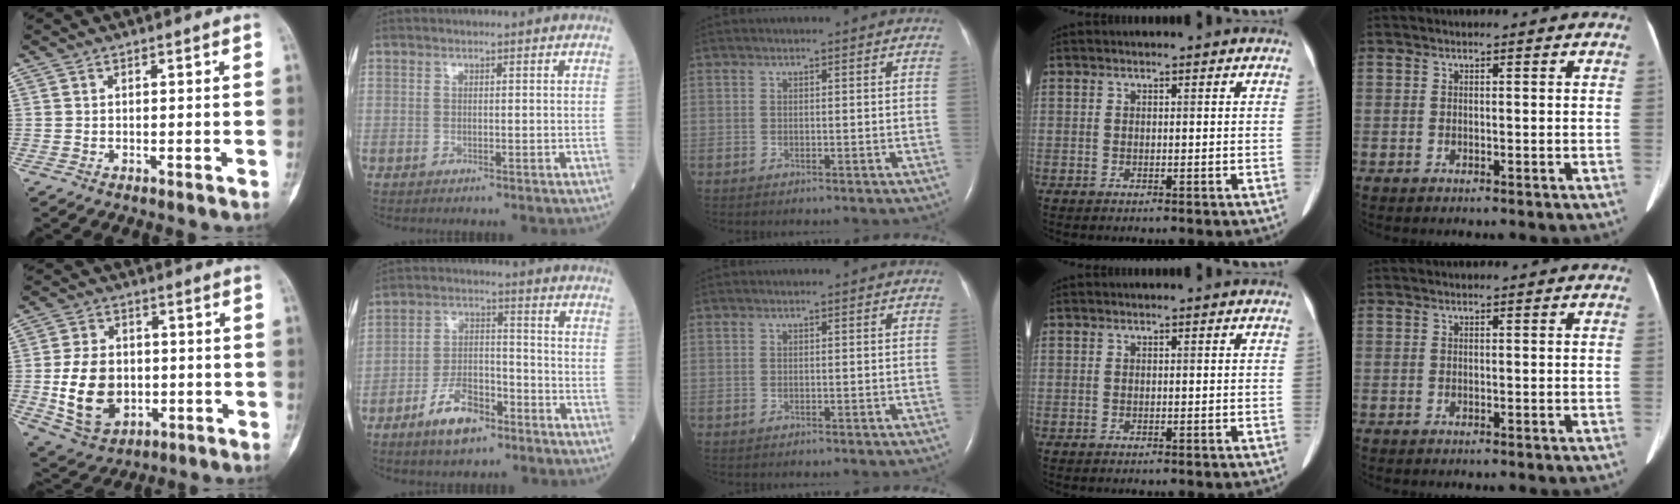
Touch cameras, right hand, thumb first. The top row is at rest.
{"thumb": {"total": 13.1, "force": [-1.9, 9.7, 8.7], "torque": [-0.135, 0.005, -0.020]}, "index": {"total": 8.9, "force": [-5.8, 3.6, 5.7], "torque": [-0.111, 0.008, -0.106]}}